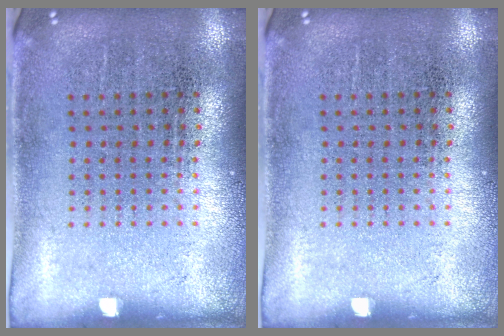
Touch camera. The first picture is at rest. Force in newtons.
{"total": 0.0}